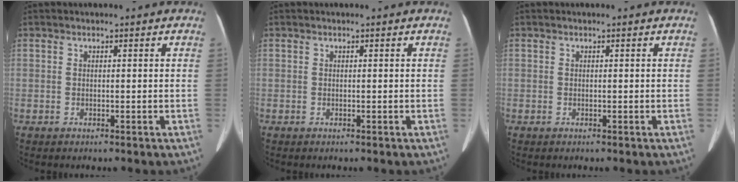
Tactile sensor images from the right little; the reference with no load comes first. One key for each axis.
{"total": 0.0}
{"total": 0.0}